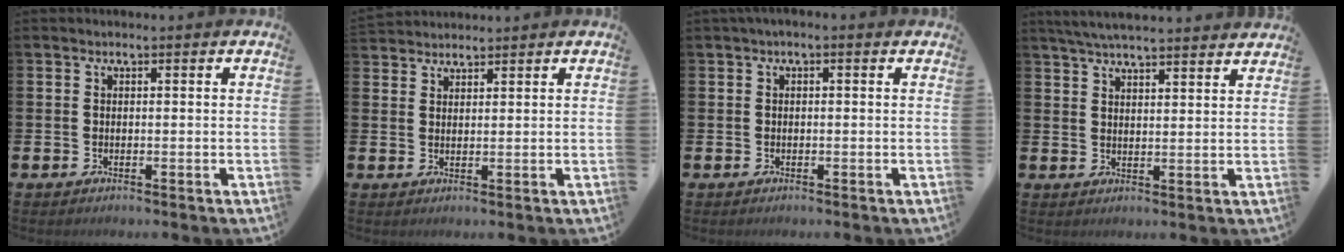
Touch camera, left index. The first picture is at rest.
{"total": 2.2, "force": [2.2, 0.3, -0.2], "torque": [-0.001, -0.006, 0.042]}
{"total": 0.6, "force": [-0.2, 0.2, 0.6], "torque": [-0.004, 0.000, -0.006]}
{"total": 5.1, "force": [4.9, 0.1, 1.2], "torque": [-0.042, -0.016, 0.090]}